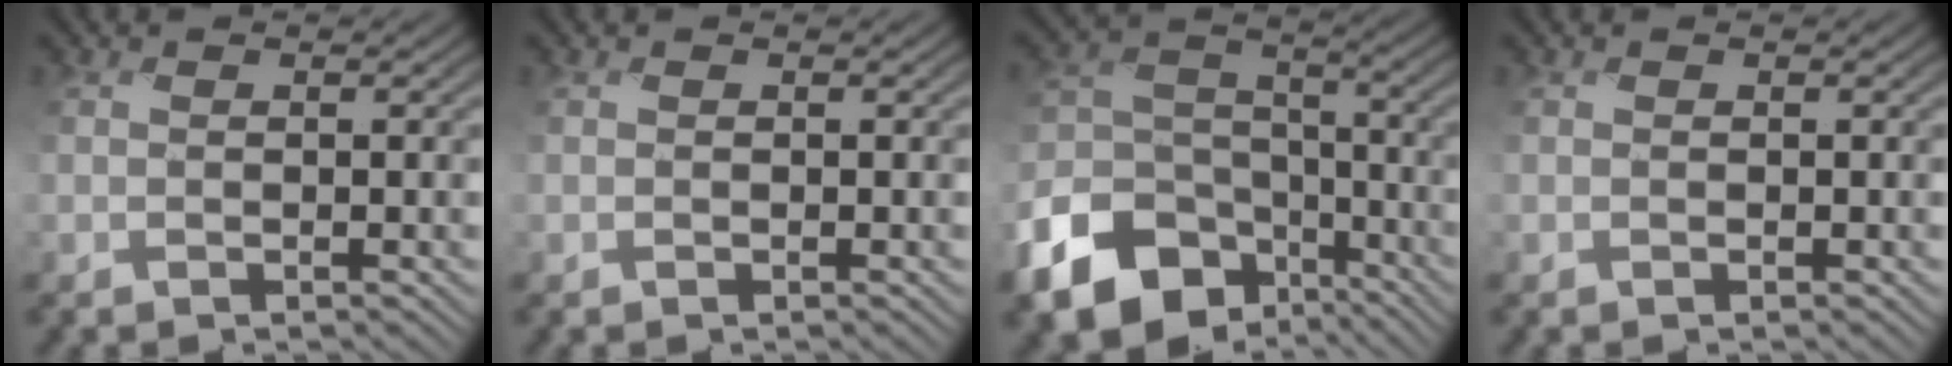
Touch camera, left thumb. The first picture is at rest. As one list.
[{"total": 0.0}, {"total": 15.7, "force": [-9.4, 10.6, 6.8], "torque": [-0.202, -0.043, -0.148]}, {"total": 0.0}]